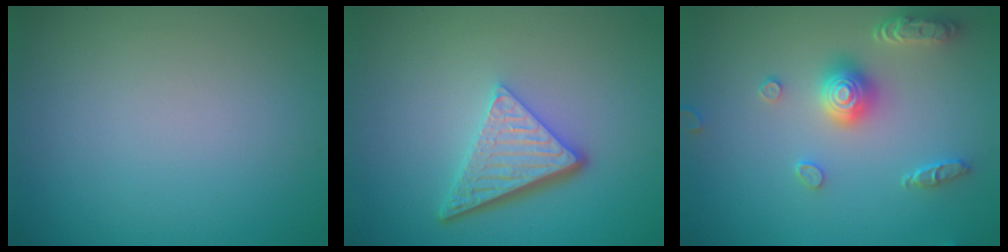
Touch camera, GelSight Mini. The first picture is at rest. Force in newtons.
{"total": 4.9, "press": 3.5, "slide": 3.4}
{"total": 4.1, "press": 3.7, "slide": 1.8}